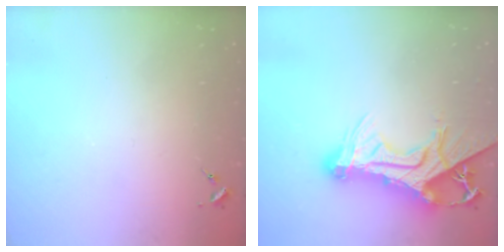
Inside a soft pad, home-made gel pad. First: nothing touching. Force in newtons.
{"total": 19.7, "press": 19.6, "slide": 1.8}